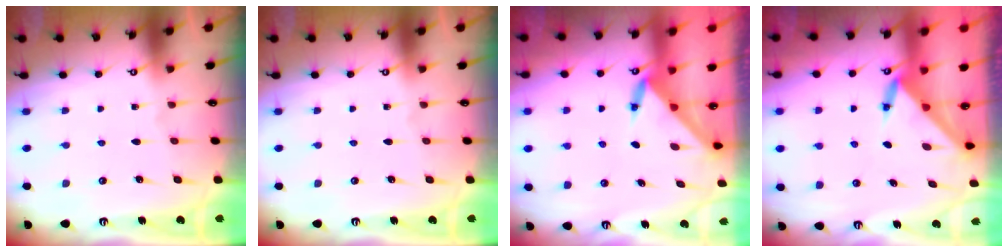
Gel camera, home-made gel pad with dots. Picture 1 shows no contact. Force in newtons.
{"total": 0.0}
{"total": 3.6, "press": 3.5, "slide": 0.3}
{"total": 3.5, "press": 3.5, "slide": 0.3}